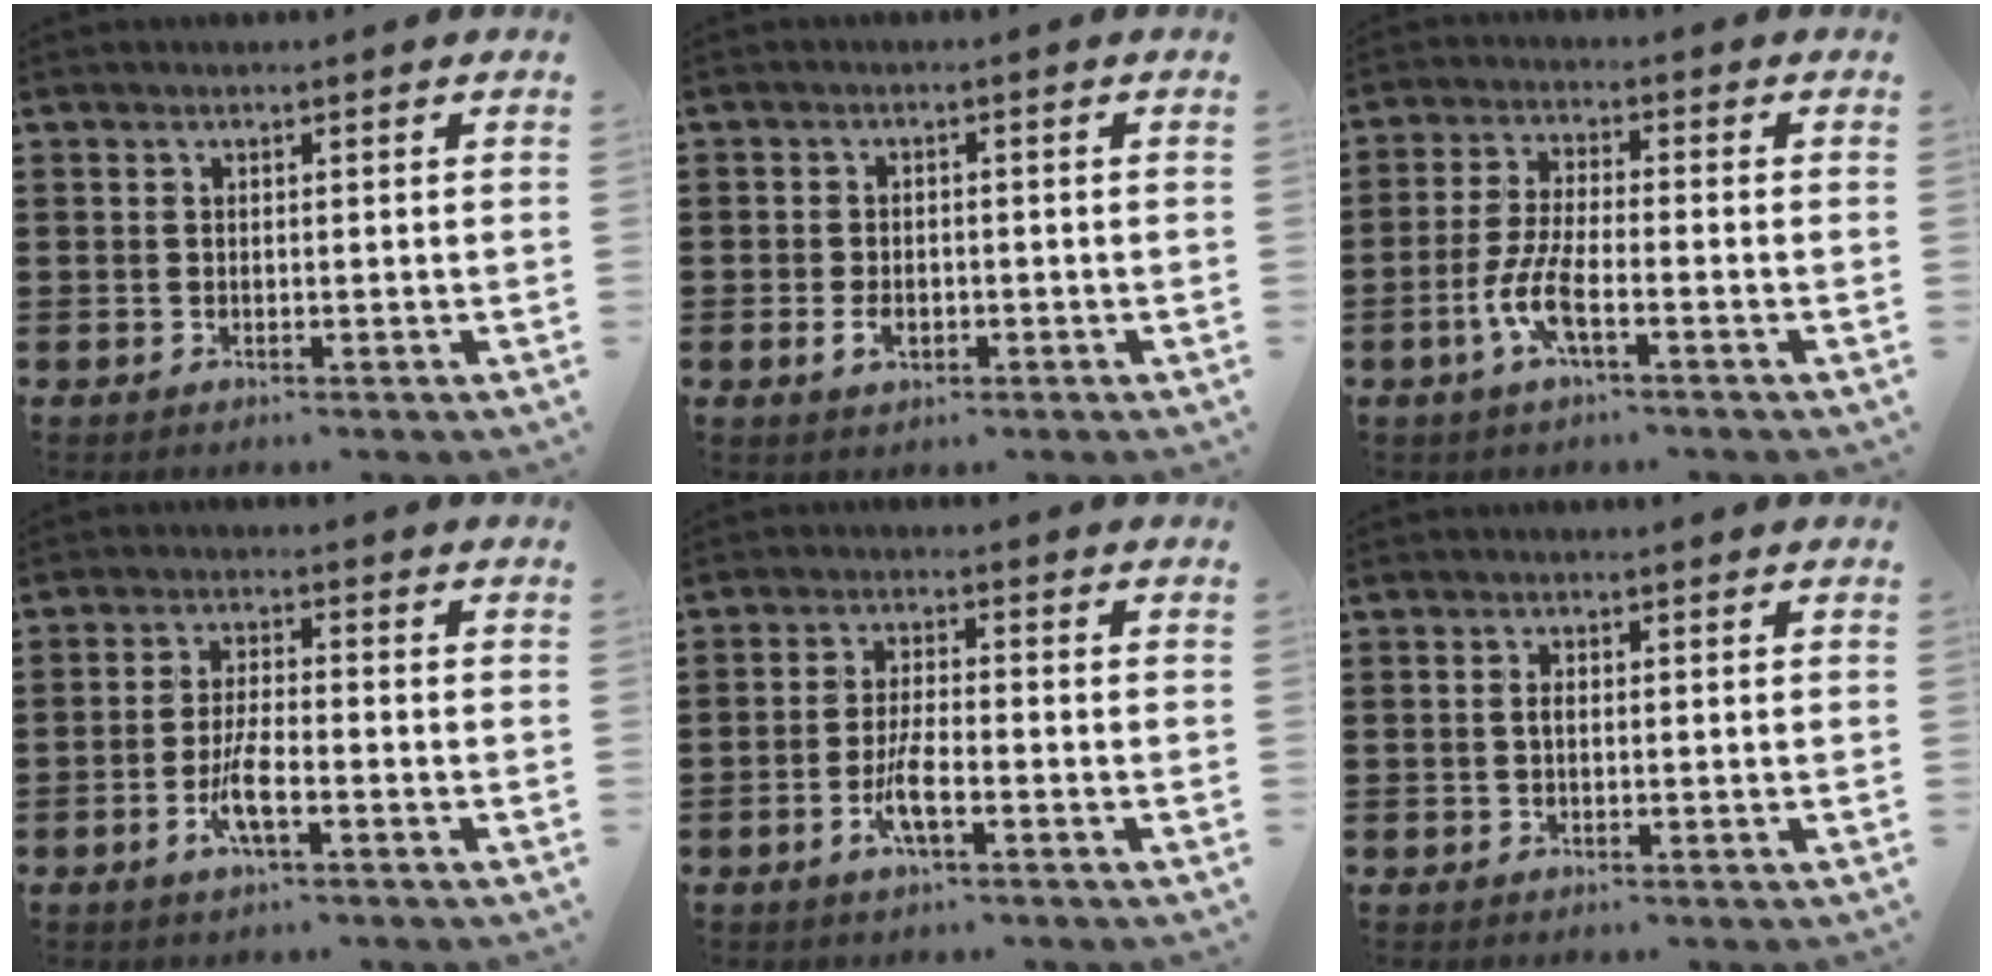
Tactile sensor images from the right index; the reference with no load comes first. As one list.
[{"total": 2.7, "force": [-1.1, 1.6, 1.9], "torque": [-0.037, -0.001, -0.019]}, {"total": 6.4, "force": [-2.8, 1.4, 5.6], "torque": [-0.133, -0.015, -0.058]}, {"total": 5.2, "force": [-2.3, 1.1, 4.5], "torque": [-0.100, -0.008, -0.048]}, {"total": 4.9, "force": [-2.1, 1.0, 4.3], "torque": [-0.097, -0.009, -0.045]}, {"total": 1.0, "force": [-0.1, 0.4, 0.9], "torque": [-0.019, 0.000, -0.002]}]